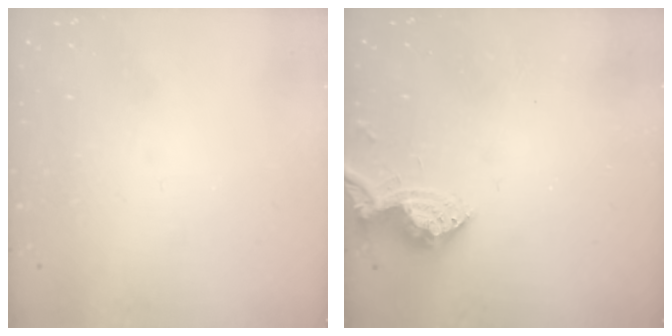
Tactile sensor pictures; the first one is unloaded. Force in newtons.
{"total": 9.2, "press": 9.2, "slide": 0.6}